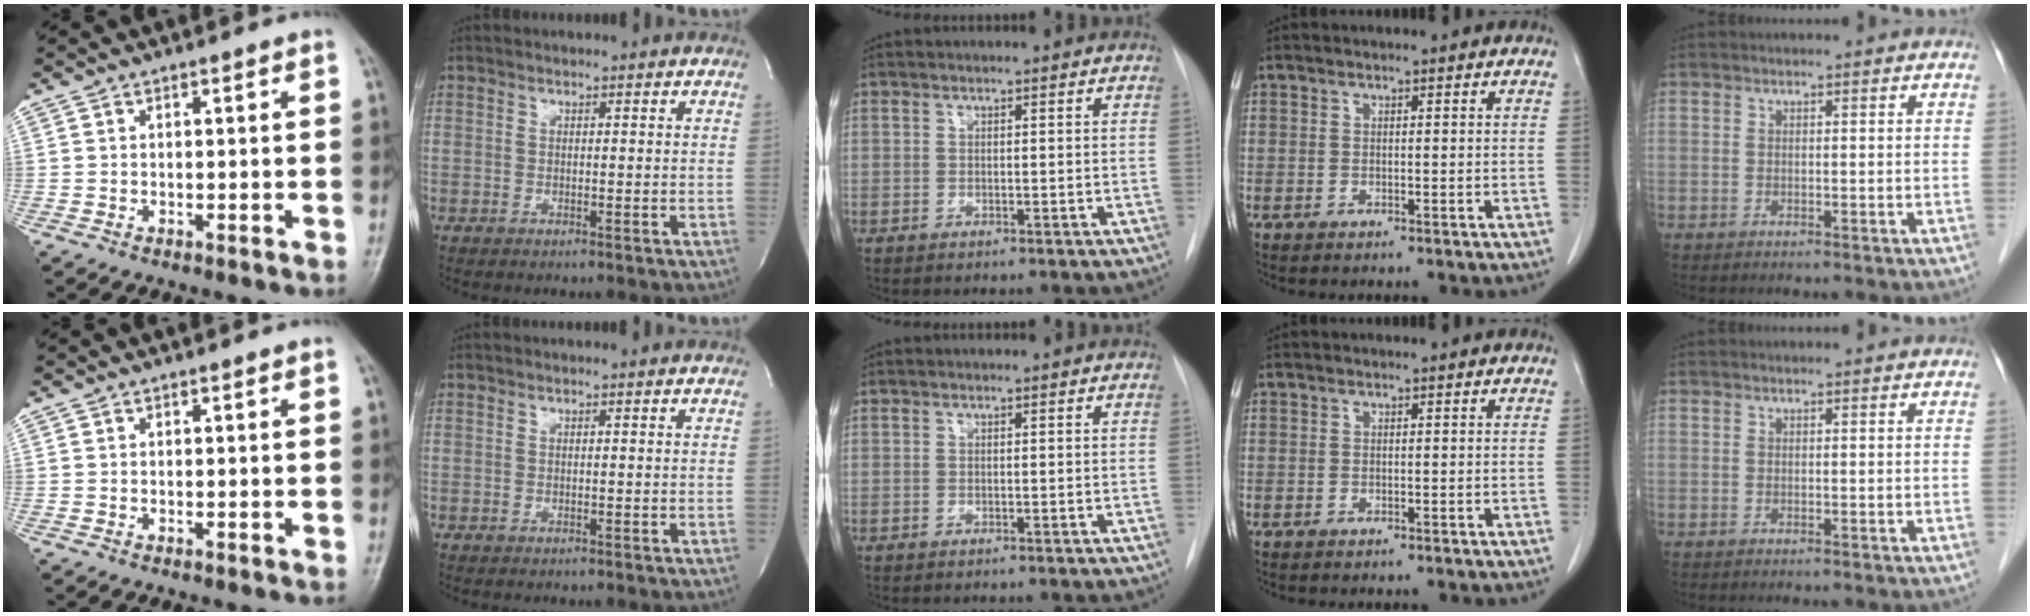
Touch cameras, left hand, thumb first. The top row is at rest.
{}